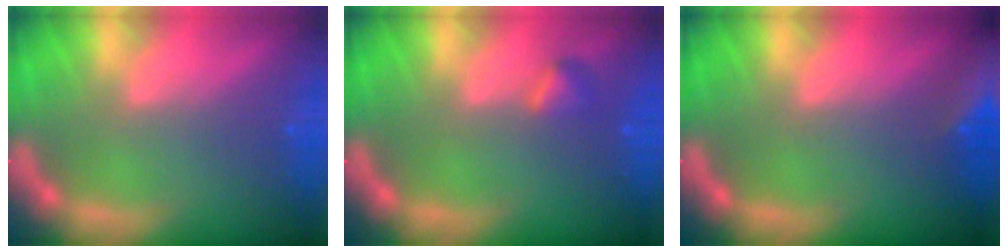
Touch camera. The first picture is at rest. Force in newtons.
{"total": 1.4}
{"total": 8.9}